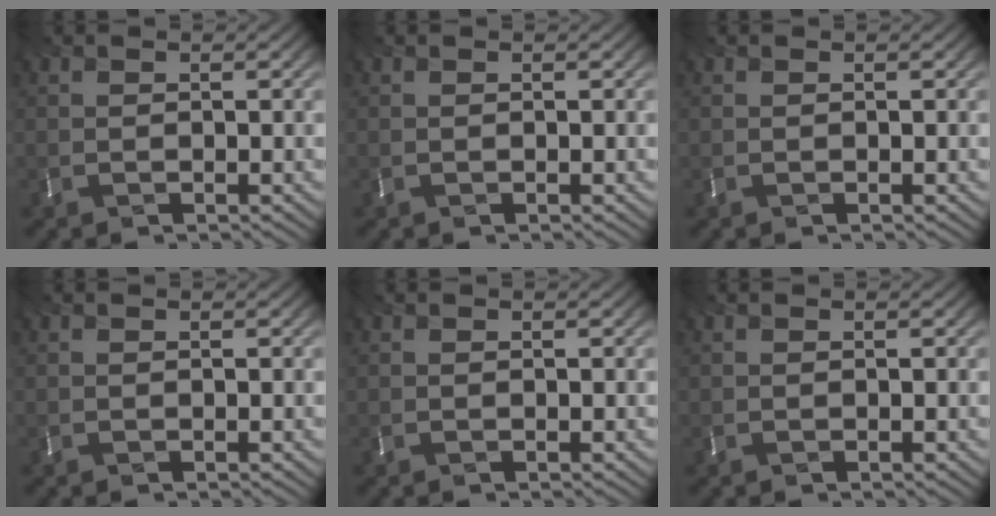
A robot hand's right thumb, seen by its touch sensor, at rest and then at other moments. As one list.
[{"total": 0.0}, {"total": 0.0}, {"total": 0.0}, {"total": 0.0}, {"total": 0.0}]